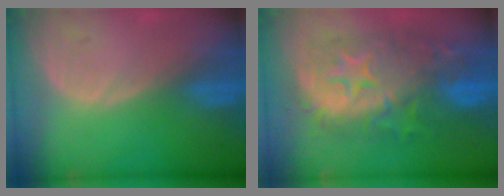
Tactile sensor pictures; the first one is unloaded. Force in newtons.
{"total": 12.0, "press": 11.9, "slide": 1.2}